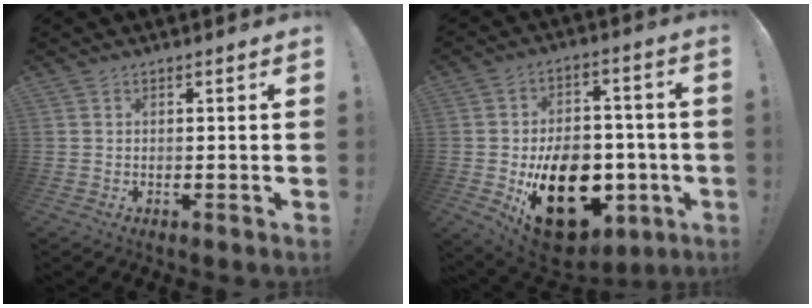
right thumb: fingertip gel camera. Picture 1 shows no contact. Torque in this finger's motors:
{"motor_torque": [0.67, 1.95, 1.55, -1.22, 0.56]}